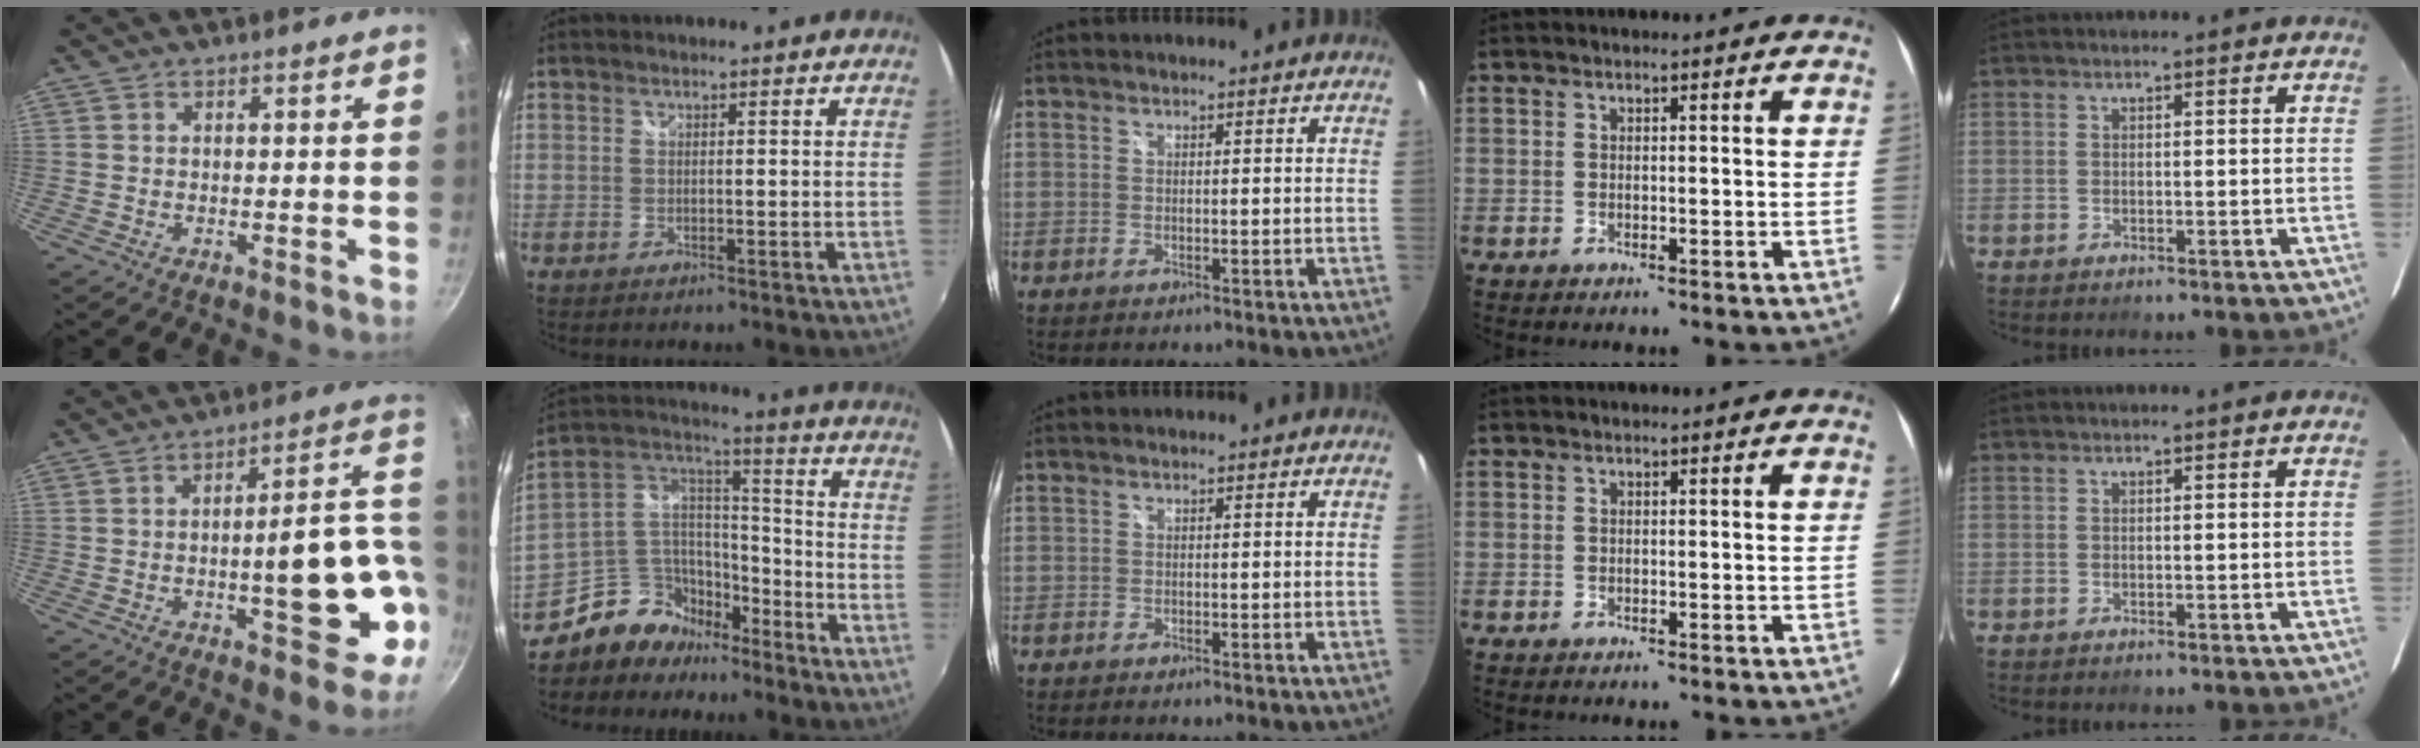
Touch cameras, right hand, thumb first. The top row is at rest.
{"thumb": {"total": 15.6, "force": [-3.7, 5.8, 14.0], "torque": [-0.148, 0.037, -0.045]}, "index": {"total": 11.8, "force": [-8.4, 7.8, 3.0], "torque": [-0.077, 0.062, -0.145]}}